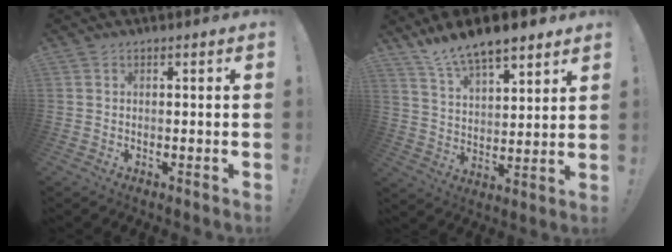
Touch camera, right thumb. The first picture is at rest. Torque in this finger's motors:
{"motor_torque": [0.53, 0.72, 0.91, 0.79, 0.38]}